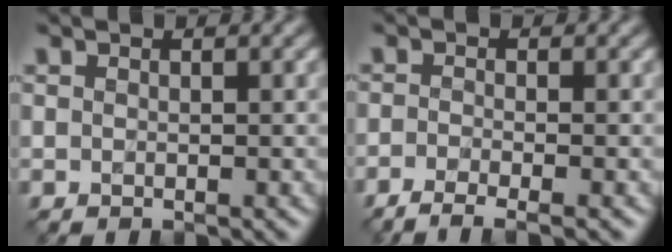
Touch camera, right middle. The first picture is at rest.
{"total": 3.2, "force": [-2.2, 0.7, 2.2], "torque": [-0.037, -0.010, -0.048]}